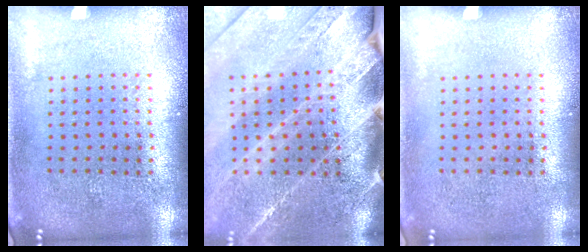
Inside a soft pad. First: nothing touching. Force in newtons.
{"total": 3.7, "press": 3.0, "slide": 2.1}
{"total": 0.0}